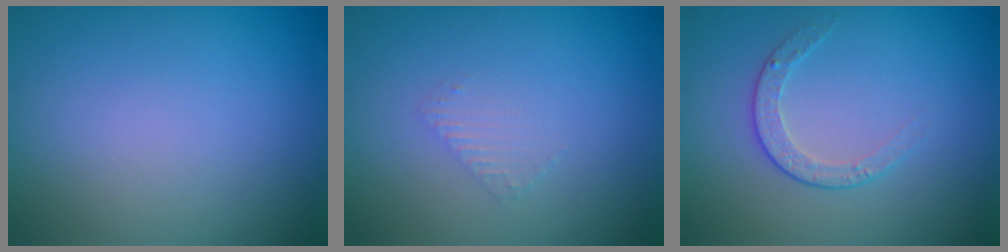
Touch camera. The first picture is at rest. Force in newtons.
{"total": 0.9, "press": 0.9, "slide": 0.2}
{"total": 2.1, "press": 1.4, "slide": 1.5}